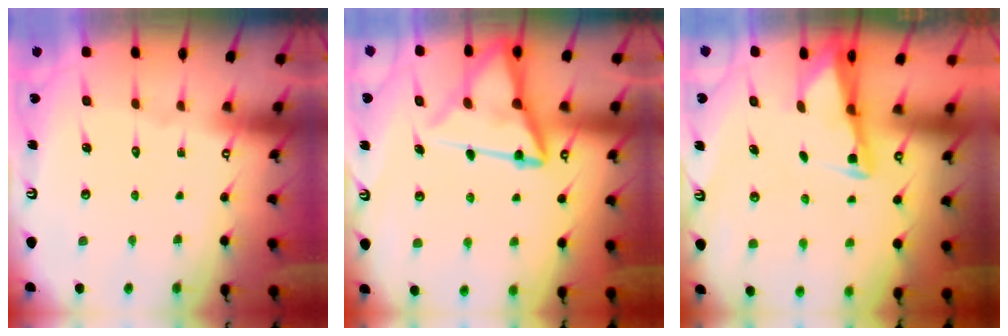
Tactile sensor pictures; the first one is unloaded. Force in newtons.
{"total": 14.9, "press": 14.8, "slide": 1.5}
{"total": 2.5, "press": 2.5, "slide": 0.3}